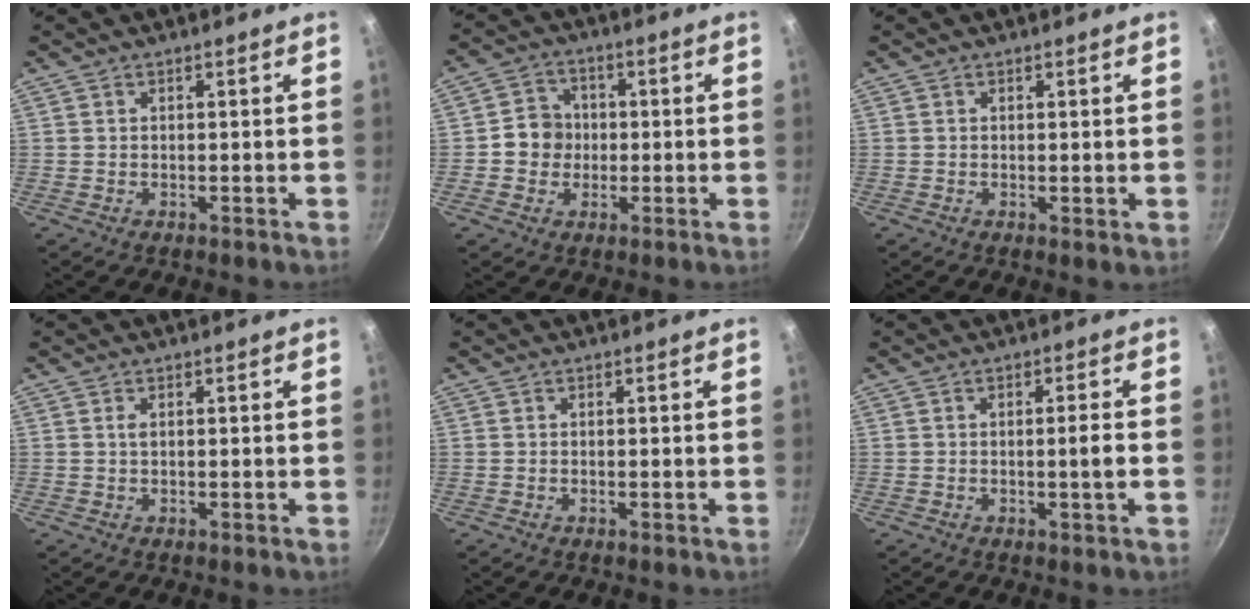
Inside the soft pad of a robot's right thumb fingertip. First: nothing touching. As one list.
[{"total": 6.3, "force": [-0.4, 5.9, 2.3], "torque": [-0.004, 0.013, -0.019]}, {"total": 0.6, "force": [0.1, 0.2, 0.5], "torque": [-0.009, -0.004, 0.001]}, {"total": 0.9, "force": [0.2, 0.5, 0.7], "torque": [-0.013, 0.001, 0.004]}, {"total": 0.0}, {"total": 3.0, "force": [-0.6, -0.1, 2.9], "torque": [-0.047, 0.007, -0.007]}]